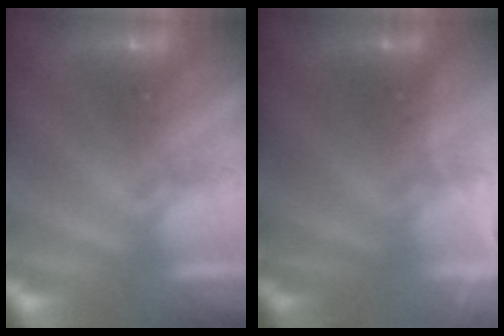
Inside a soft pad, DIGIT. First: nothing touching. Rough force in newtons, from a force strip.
{"total": 2.9}